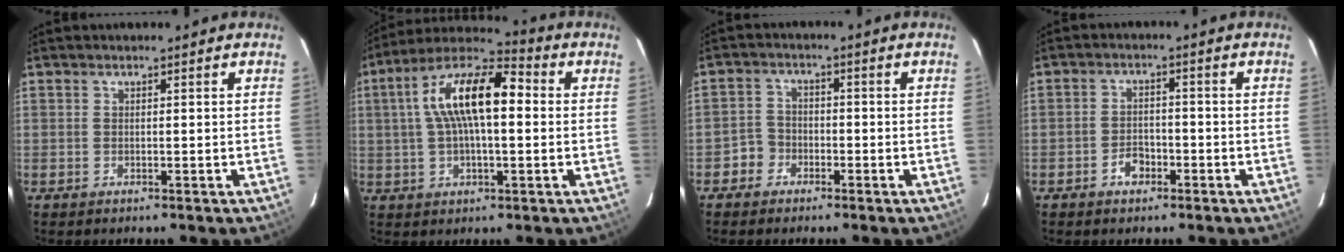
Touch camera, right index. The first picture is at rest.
{"total": 15.7, "force": [2.3, 6.2, 14.3], "torque": [-0.257, 0.027, 0.028]}
{"total": 3.8, "force": [-2.3, 3.0, 0.0], "torque": [-0.003, 0.015, -0.045]}
{"total": 3.6, "force": [-2.2, 2.4, 1.6], "torque": [-0.034, 0.010, -0.034]}